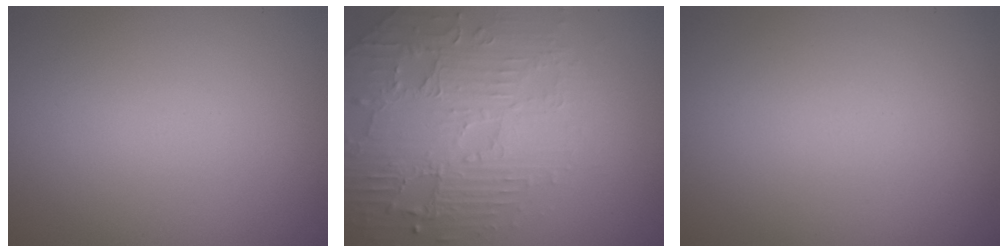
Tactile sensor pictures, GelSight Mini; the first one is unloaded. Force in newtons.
{"total": 4.3, "press": 4.1, "slide": 1.4}
{"total": 0.0}